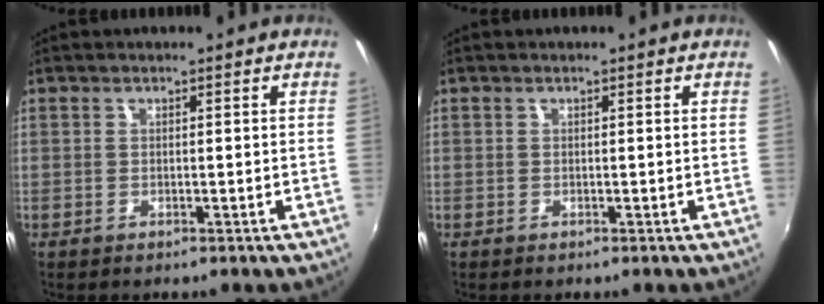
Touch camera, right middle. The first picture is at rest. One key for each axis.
{"total": 0.0}